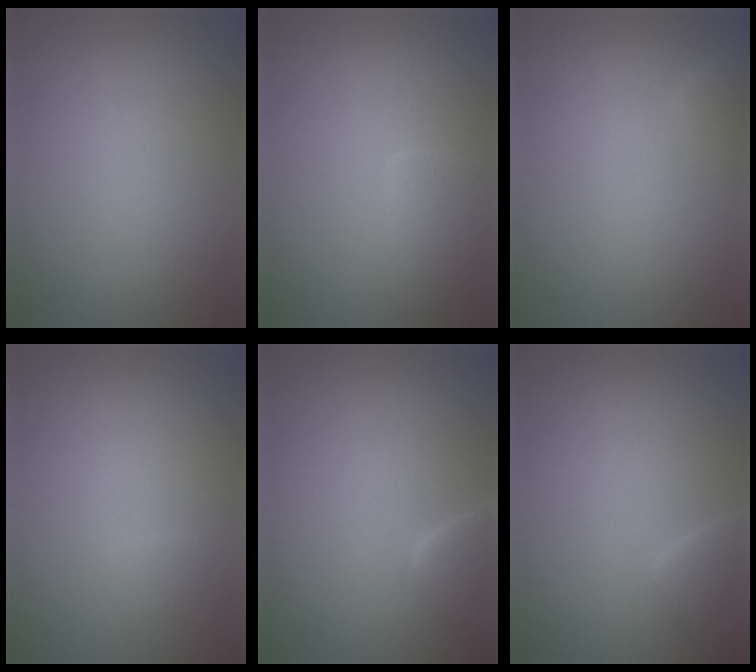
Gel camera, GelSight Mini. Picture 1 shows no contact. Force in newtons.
{"total": 2.3, "press": 2.3, "slide": 0.1}
{"total": 2.0, "press": 2.0, "slide": 0.2}
{"total": 0.6, "press": 0.6, "slide": 0.1}
{"total": 2.7, "press": 2.7, "slide": 0.2}
{"total": 2.2, "press": 2.2, "slide": 0.1}